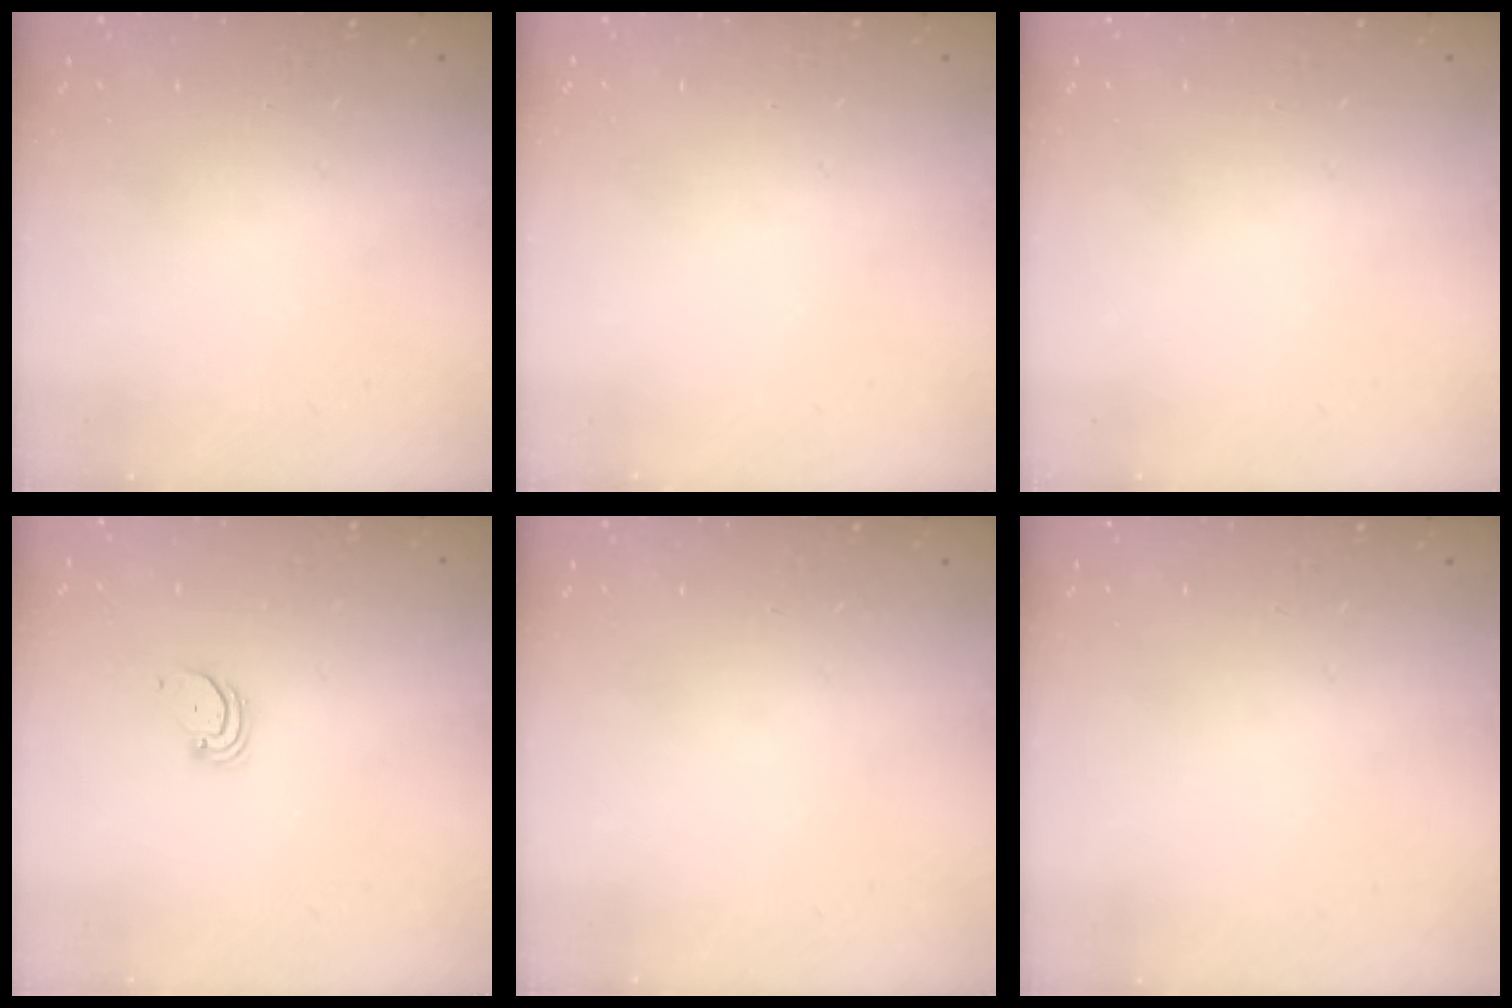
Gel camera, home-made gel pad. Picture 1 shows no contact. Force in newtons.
{"total": 0.0}
{"total": 0.0}
{"total": 2.0, "press": 2.0, "slide": 0.2}
{"total": 0.0}
{"total": 0.0}